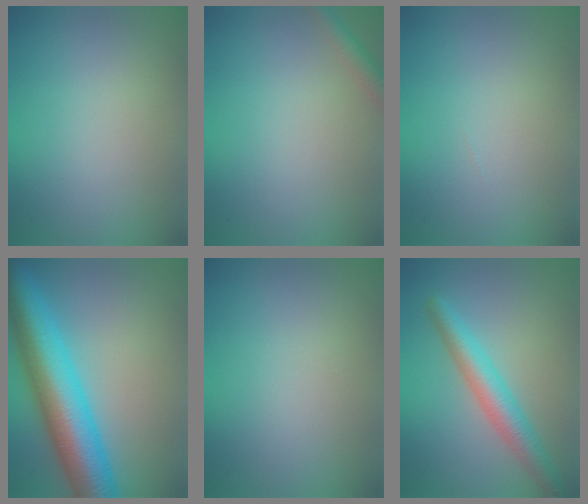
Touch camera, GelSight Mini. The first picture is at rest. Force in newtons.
{"total": 1.6, "press": 1.6, "slide": 0.1}
{"total": 0.0}
{"total": 10.3, "press": 10.3, "slide": 0.4}
{"total": 0.0}
{"total": 3.9, "press": 3.9, "slide": 0.1}